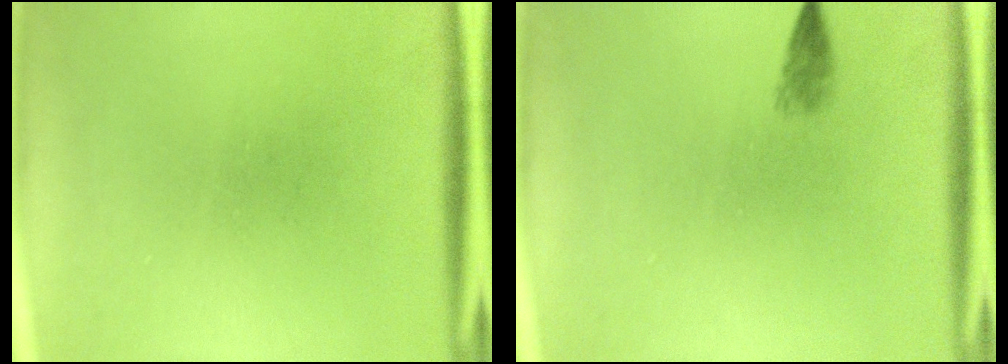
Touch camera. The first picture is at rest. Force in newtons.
{"total": 1.3}